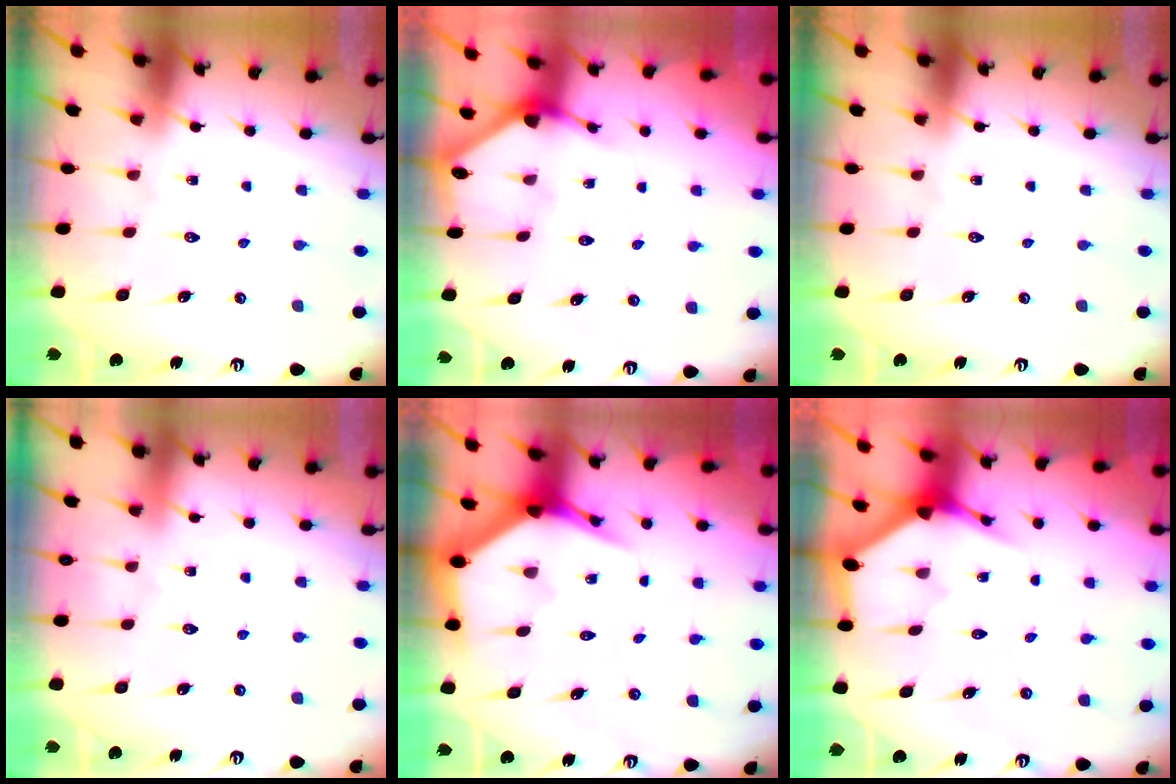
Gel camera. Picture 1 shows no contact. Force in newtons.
{"total": 2.2, "press": 2.2, "slide": 0.1}
{"total": 0.0}
{"total": 2.6, "press": 2.6, "slide": 0.3}
{"total": 5.0, "press": 4.9, "slide": 0.3}
{"total": 3.5, "press": 3.4, "slide": 0.2}